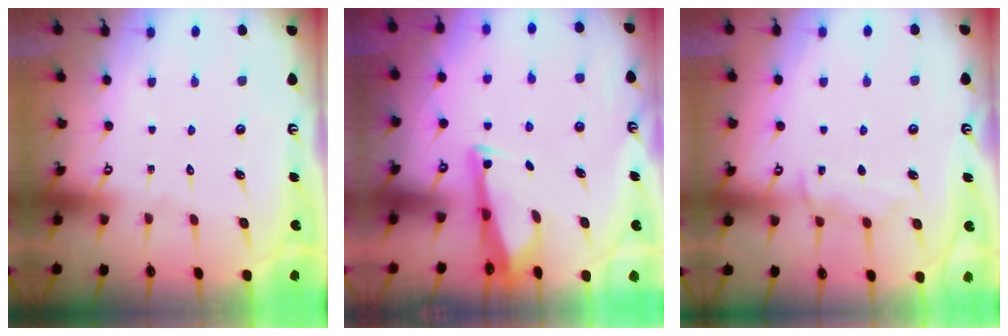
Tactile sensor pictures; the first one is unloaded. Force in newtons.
{"total": 2.9, "press": 2.9, "slide": 0.4}
{"total": 7.7, "press": 7.7, "slide": 0.9}